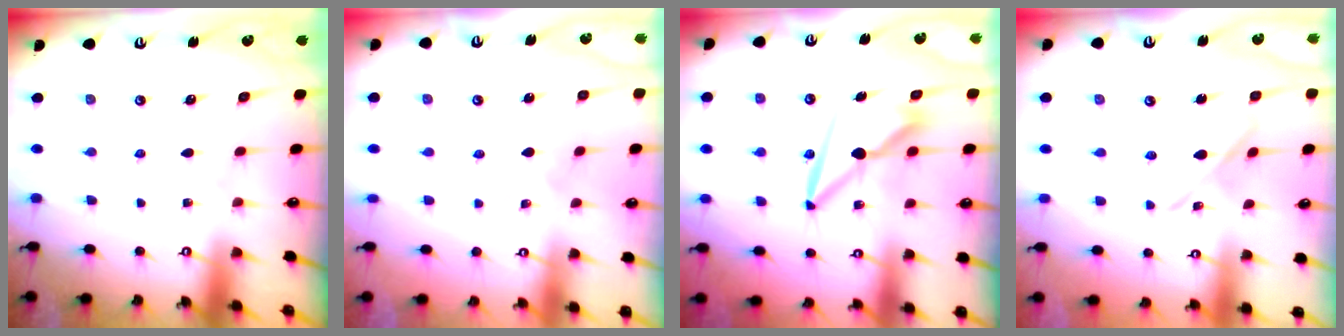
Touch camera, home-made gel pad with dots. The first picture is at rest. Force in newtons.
{"total": 2.7, "press": 2.7, "slide": 0.3}
{"total": 8.1, "press": 8.0, "slide": 1.2}
{"total": 11.4, "press": 11.3, "slide": 1.1}